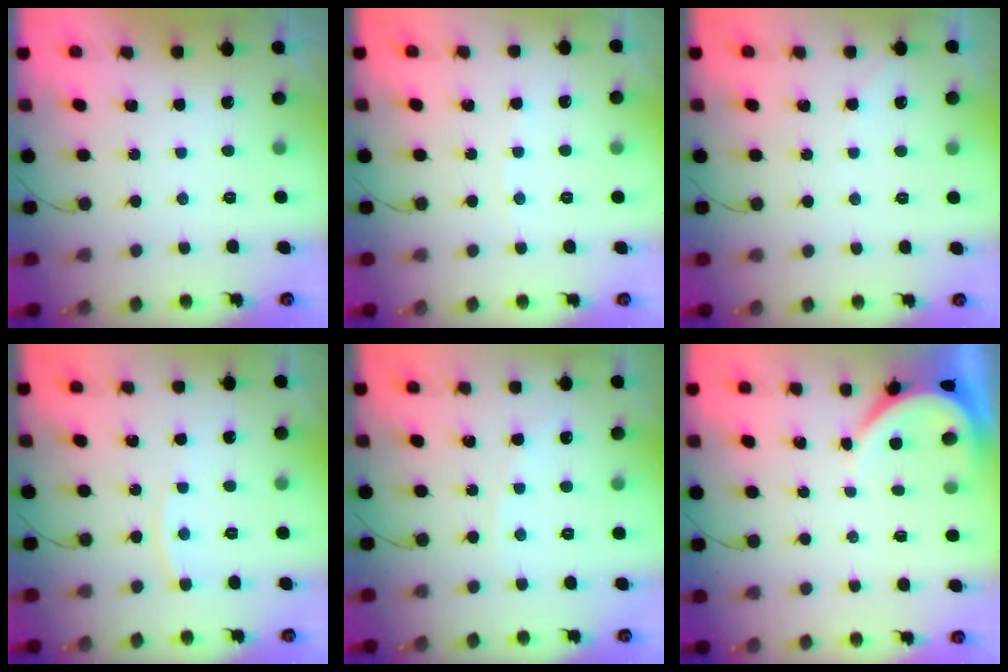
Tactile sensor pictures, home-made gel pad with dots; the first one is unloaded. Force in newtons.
{"total": 2.3, "press": 2.3, "slide": 0.3}
{"total": 2.3, "press": 2.3, "slide": 0.4}
{"total": 4.5, "press": 4.4, "slide": 0.6}
{"total": 2.8, "press": 2.8, "slide": 0.3}
{"total": 3.5, "press": 3.4, "slide": 0.5}